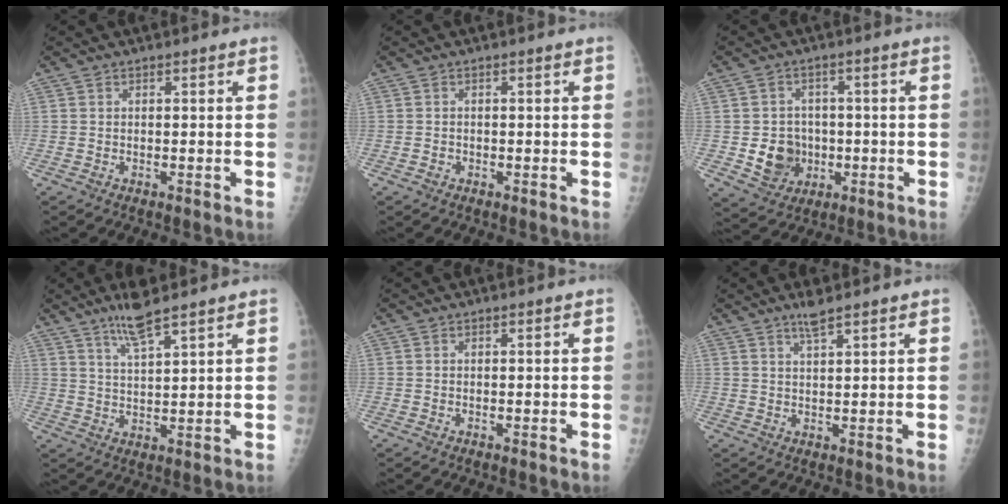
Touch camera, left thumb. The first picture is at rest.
{"total": 0.7, "force": [-0.3, 0.6, 0.2], "torque": [0.002, 0.004, -0.007]}
{"total": 7.8, "force": [-1.3, 6.9, 3.4], "torque": [-0.022, 0.007, -0.012]}
{"total": 6.5, "force": [4.9, 0.5, 4.3], "torque": [-0.081, -0.028, 0.093]}
{"total": 0.0}
{"total": 3.1, "force": [2.4, 0.3, 2.0], "torque": [-0.039, -0.010, 0.048]}